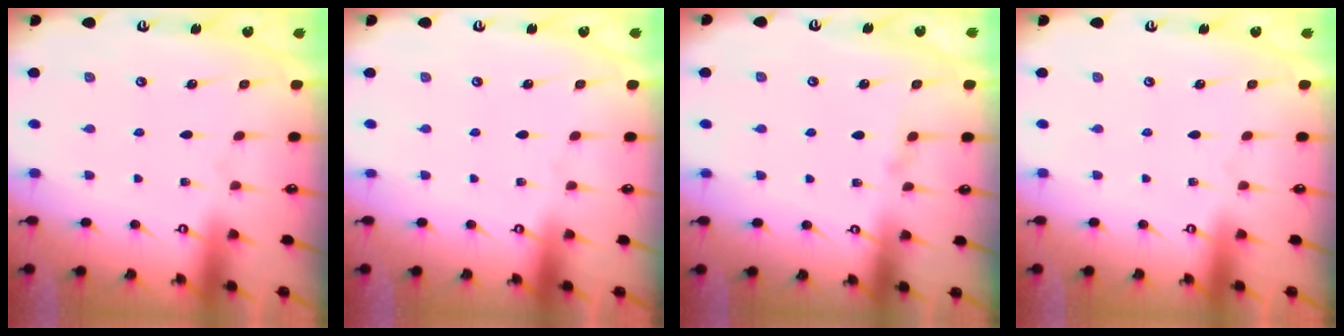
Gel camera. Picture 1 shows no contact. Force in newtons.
{"total": 0.0}
{"total": 0.0}
{"total": 0.0}